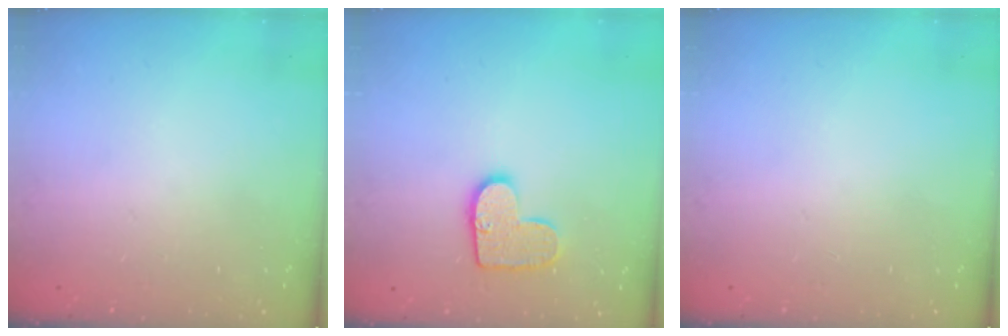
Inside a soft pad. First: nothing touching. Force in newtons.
{"total": 10.7, "press": 10.7, "slide": 0.6}
{"total": 0.0}